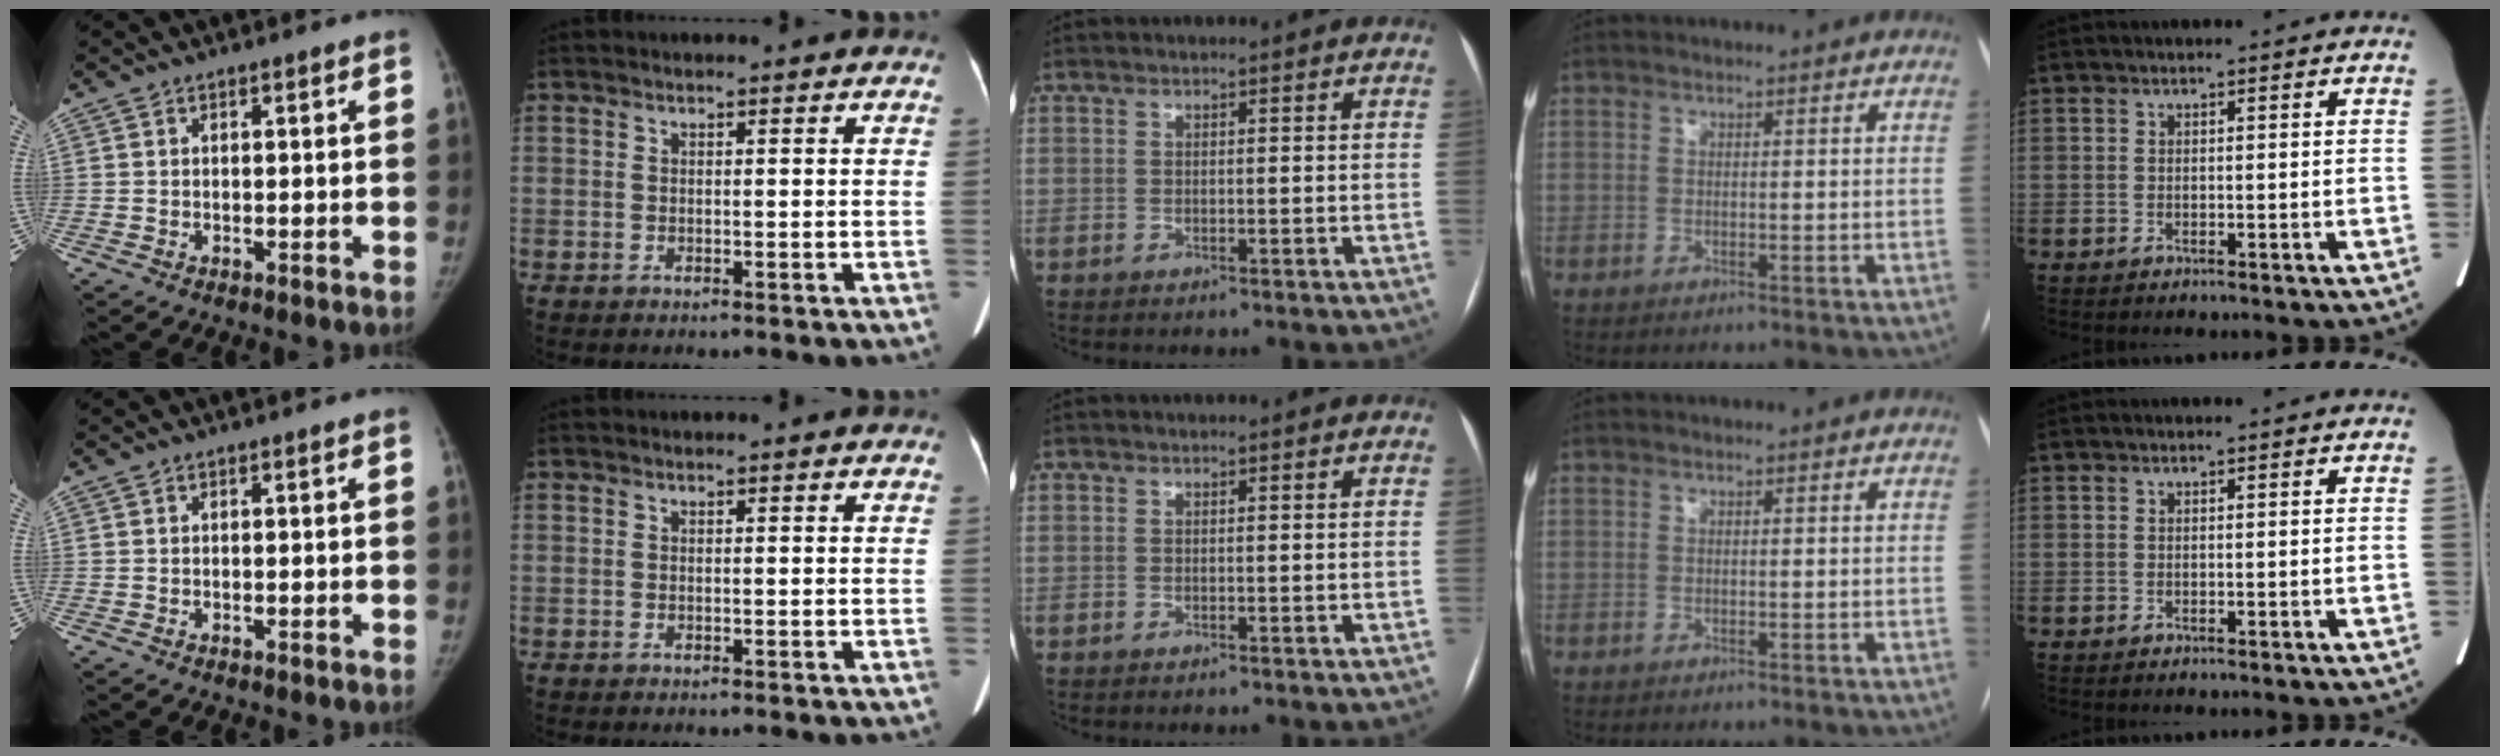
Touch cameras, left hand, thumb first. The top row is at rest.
{}